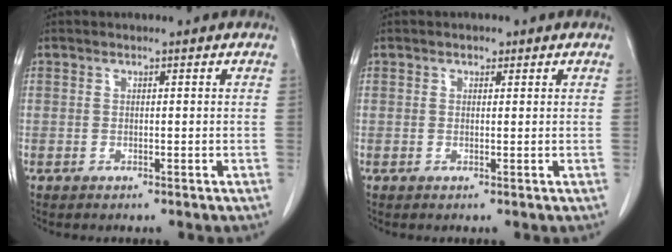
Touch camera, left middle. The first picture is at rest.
{"total": 0.8, "force": [0.5, 0.5, 0.3], "torque": [-0.007, -0.001, 0.007]}